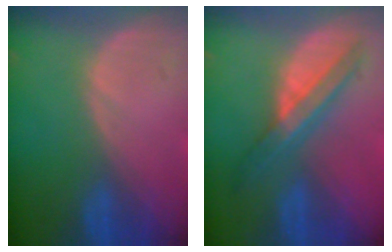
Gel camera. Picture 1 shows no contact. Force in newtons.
{"total": 7.2, "press": 6.1, "slide": 3.8}